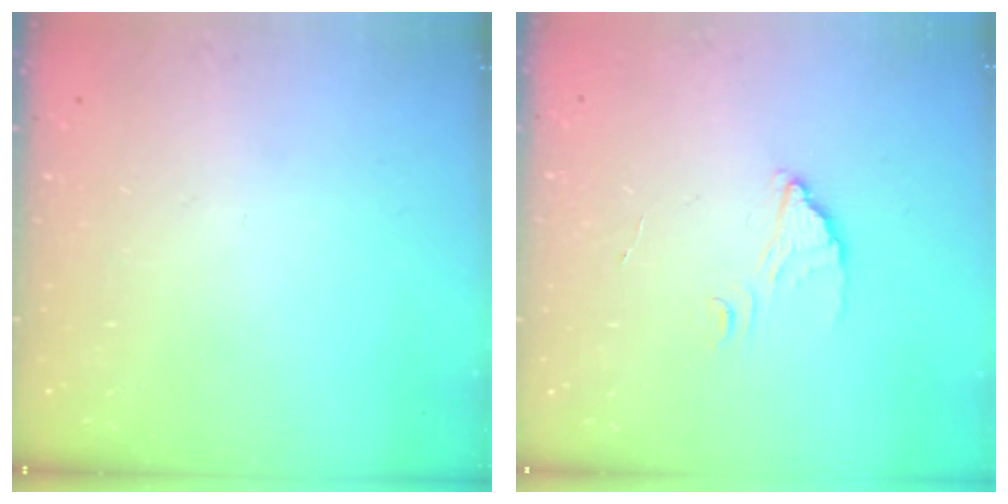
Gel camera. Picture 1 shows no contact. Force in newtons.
{"total": 2.2, "press": 2.2, "slide": 0.1}